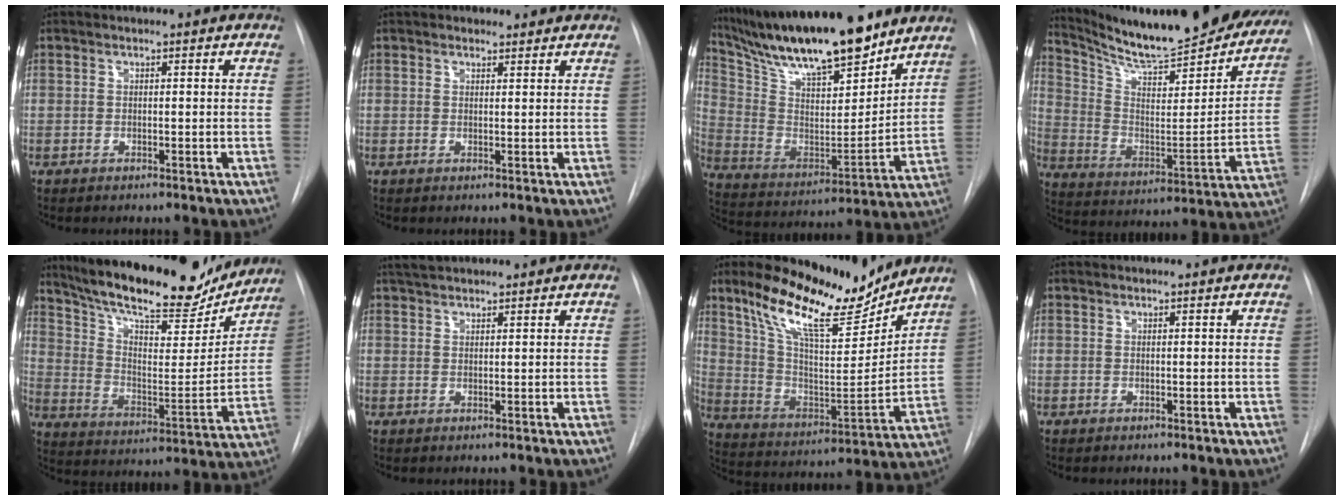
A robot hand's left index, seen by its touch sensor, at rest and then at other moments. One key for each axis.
{"total": 2.2, "fx": 1.8, "fy": 1.2, "fz": 0.4, "tx": -0.002, "ty": 0.012, "tz": 0.020}
{"total": 22.6, "fx": 18.5, "fy": 4.3, "fz": 12.2, "tx": -0.221, "ty": -0.009, "tz": 0.313}
{"total": 25.9, "fx": 23.0, "fy": 4.5, "fz": 11.0, "tx": -0.168, "ty": -0.075, "tz": 0.318}
{"total": 23.7, "fx": 20.1, "fy": 6.1, "fz": 11.1, "tx": -0.183, "ty": -0.015, "tz": 0.292}
{"total": 3.7, "fx": 3.3, "fy": 0.7, "fz": 1.5, "tx": -0.024, "ty": 0.029, "tz": 0.058}
{"total": 17.5, "fx": 14.0, "fy": 4.2, "fz": 9.7, "tx": -0.170, "ty": -0.016, "tz": 0.246}
{"total": 0.0}